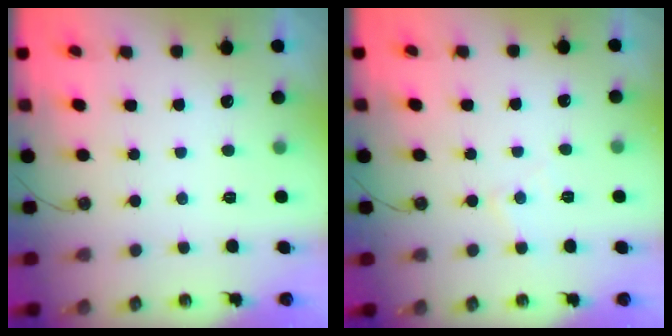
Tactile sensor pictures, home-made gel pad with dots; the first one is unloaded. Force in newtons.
{"total": 5.0, "press": 4.9, "slide": 0.7}